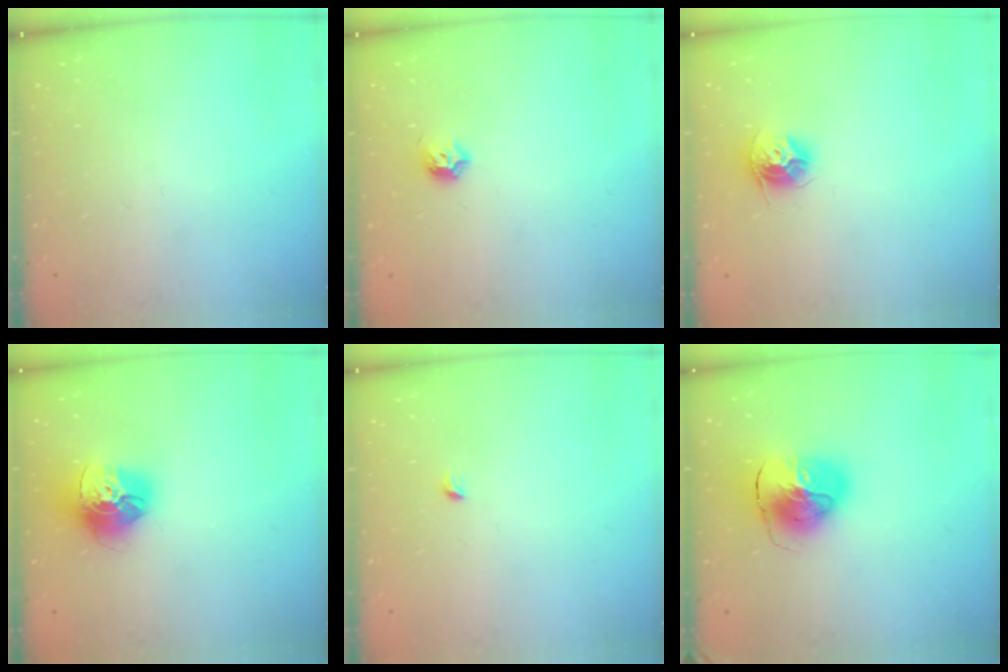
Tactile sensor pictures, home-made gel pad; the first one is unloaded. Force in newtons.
{"total": 4.3, "press": 4.2, "slide": 1.2}
{"total": 10.5, "press": 10.4, "slide": 0.8}
{"total": 16.3, "press": 16.2, "slide": 1.5}
{"total": 2.7, "press": 2.6, "slide": 0.6}
{"total": 12.3, "press": 12.2, "slide": 1.6}